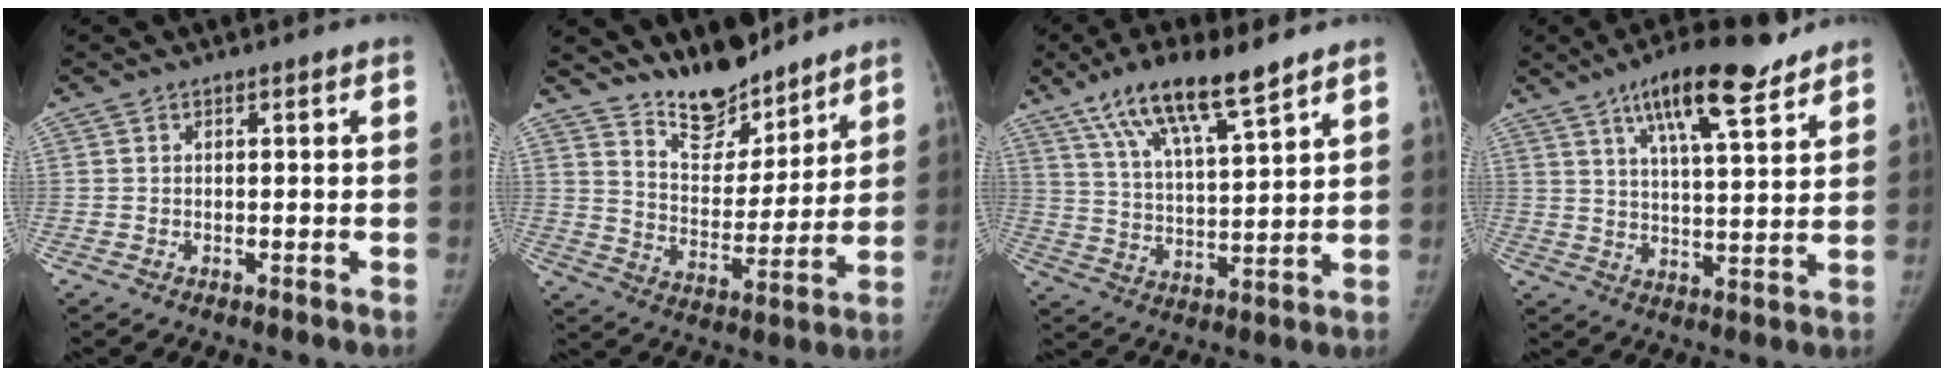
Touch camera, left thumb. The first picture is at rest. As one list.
[{"total": 12.0, "force": [10.5, 4.5, 3.6], "torque": [-0.022, -0.080, 0.188]}, {"total": 14.7, "force": [9.8, 3.3, 10.4], "torque": [-0.173, -0.035, 0.184]}, {"total": 14.2, "force": [9.1, 3.8, 10.2], "torque": [-0.141, -0.037, 0.146]}]